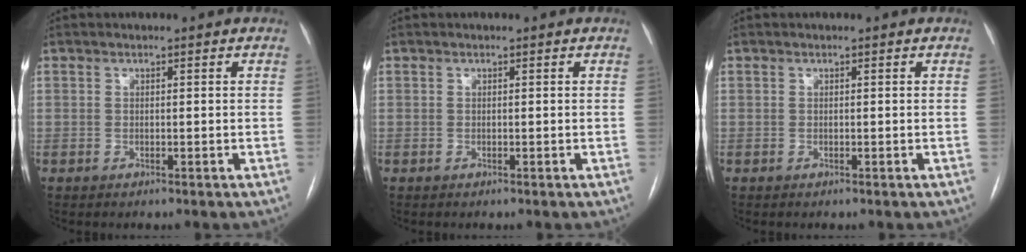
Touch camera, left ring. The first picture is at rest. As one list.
[{"total": 0.0}, {"total": 0.0}]